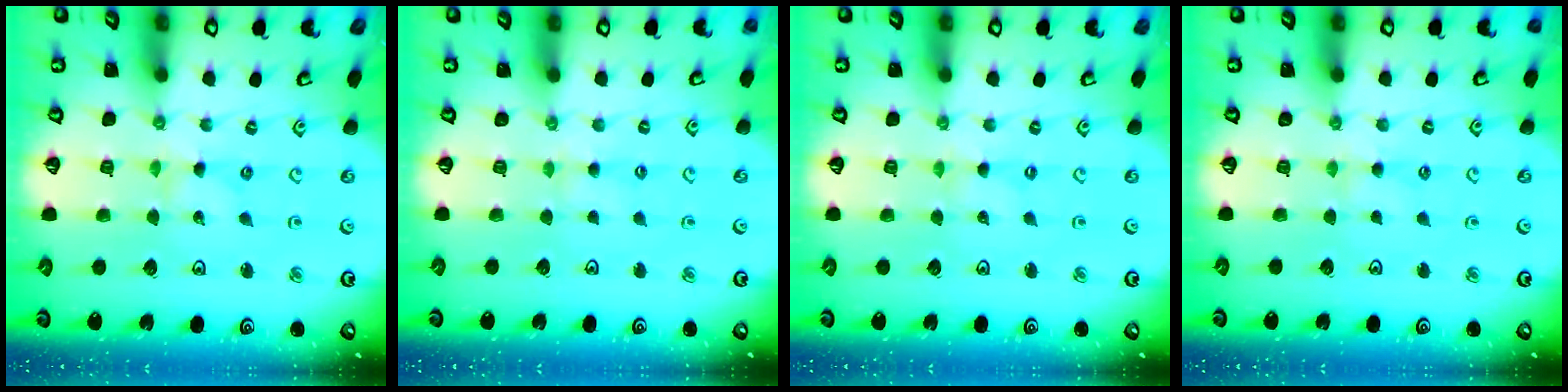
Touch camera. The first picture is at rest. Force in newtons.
{"total": 2.7, "press": 2.7, "slide": 0.4}
{"total": 0.0}
{"total": 2.0, "press": 1.9, "slide": 0.3}